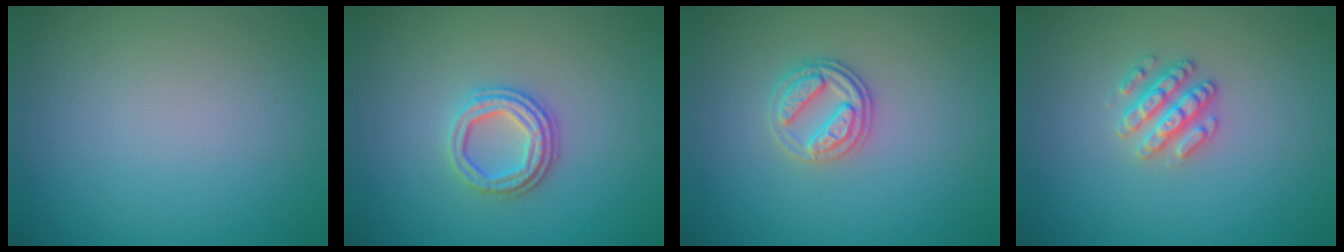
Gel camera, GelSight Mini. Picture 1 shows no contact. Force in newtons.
{"total": 3.1, "press": 2.6, "slide": 1.6}
{"total": 2.7, "press": 2.6, "slide": 0.8}
{"total": 2.6, "press": 2.6, "slide": 0.3}